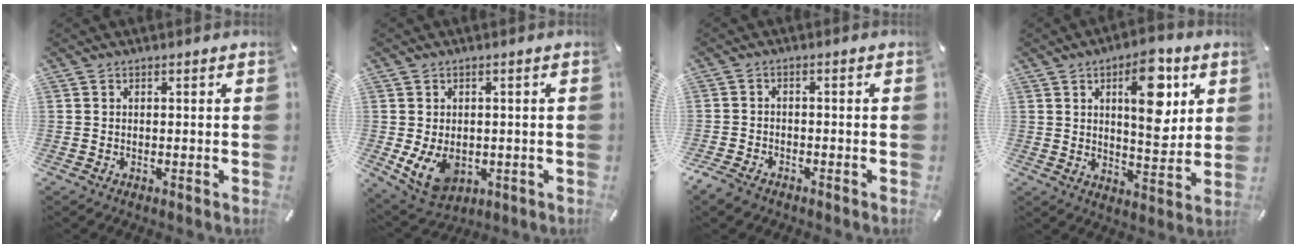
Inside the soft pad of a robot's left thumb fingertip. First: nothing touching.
{"total": 7.8, "force": [-1.0, 5.9, 5.0], "torque": [-0.091, -0.002, -0.018]}
{"total": 2.9, "force": [-2.4, 1.5, 0.8], "torque": [-0.024, 0.012, -0.052]}
{"total": 14.2, "force": [5.9, 6.7, 11.1], "torque": [-0.141, -0.024, 0.091]}